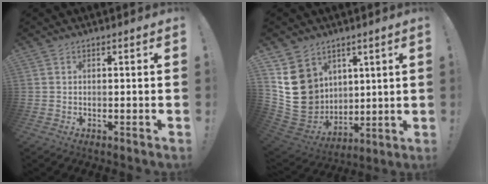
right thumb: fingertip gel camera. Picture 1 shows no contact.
{"total": 17.9, "force": [5.4, 15.5, 7.1], "torque": [-0.137, -0.039, 0.131]}